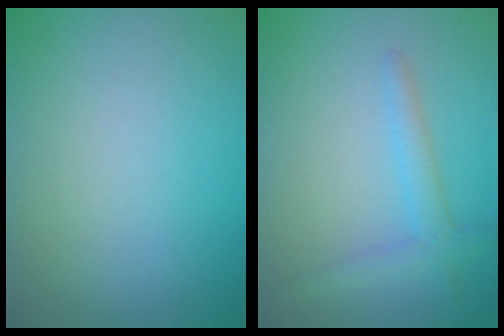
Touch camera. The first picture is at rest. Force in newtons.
{"total": 2.2, "press": 2.2, "slide": 0.1}